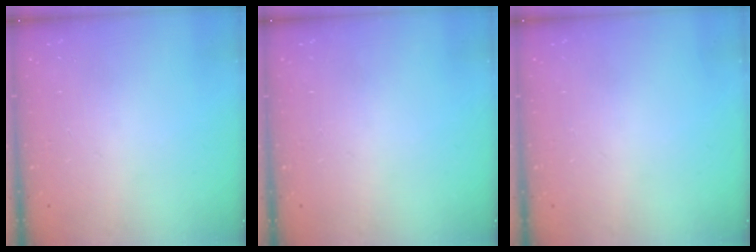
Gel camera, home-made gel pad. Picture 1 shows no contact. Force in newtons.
{"total": 0.0}
{"total": 0.0}